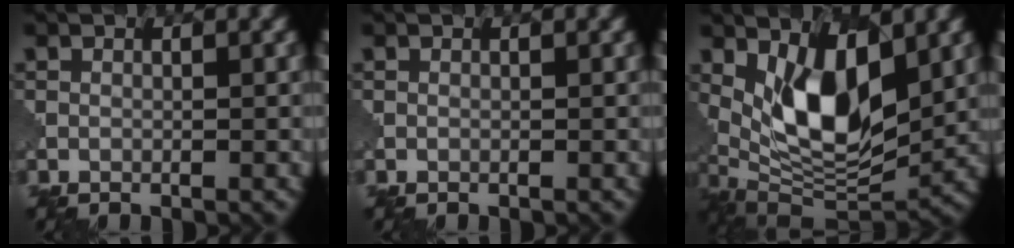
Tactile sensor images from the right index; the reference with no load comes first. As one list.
[{"total": 0.0}, {"total": 9.6, "force": [2.7, 4.5, 8.0], "torque": [-0.143, -0.019, 0.051]}]